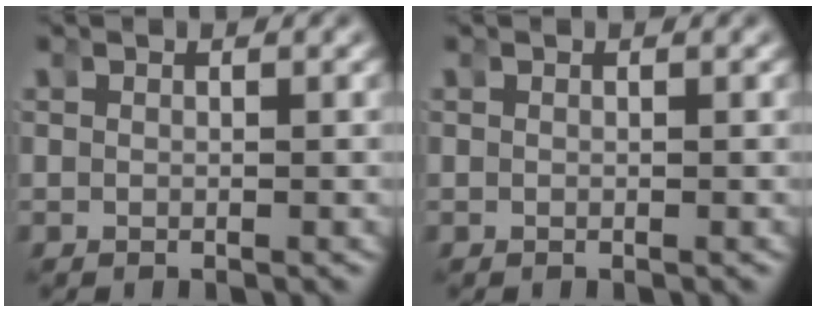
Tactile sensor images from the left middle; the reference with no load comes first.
{"total": 0.0}